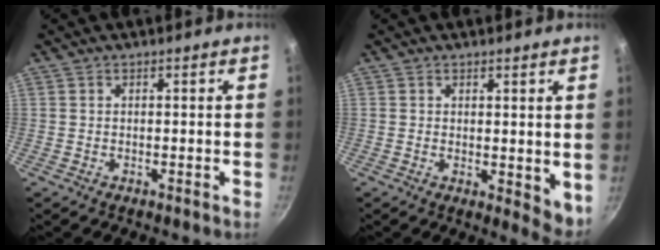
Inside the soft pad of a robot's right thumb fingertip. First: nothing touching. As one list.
[{"total": 4.9, "force": [1.3, 2.5, 4.0], "torque": [-0.048, -0.014, 0.019]}]